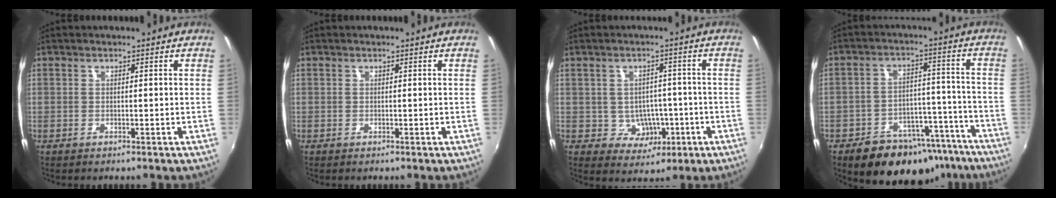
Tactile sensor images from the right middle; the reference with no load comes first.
{"total": 0.0}
{"total": 5.9, "force": [-1.4, 5.4, 1.9], "torque": [-0.046, 0.013, -0.001]}
{"total": 17.6, "force": [-13.1, 9.5, 7.0], "torque": [-0.128, 0.040, -0.162]}